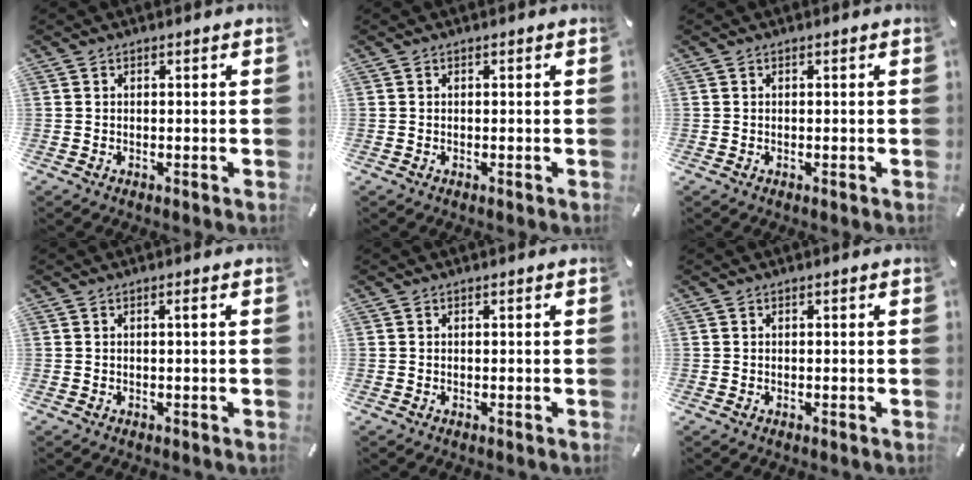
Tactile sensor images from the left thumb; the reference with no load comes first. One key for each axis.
{"total": 0.0}
{"total": 0.0}
{"total": 0.9, "fx": 0.0, "fy": 0.0, "fz": 0.9, "tx": -0.015, "ty": 0.000, "tz": 0.000}
{"total": 0.0}
{"total": 0.0}